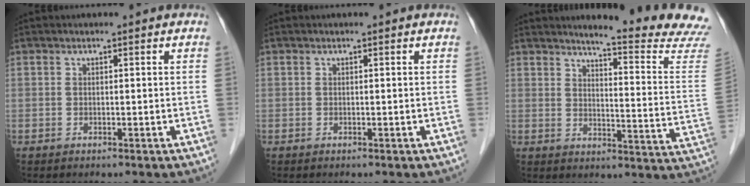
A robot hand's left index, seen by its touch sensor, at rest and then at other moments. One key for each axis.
{"total": 0.0}
{"total": 15.9, "fx": 15.0, "fy": -1.7, "fz": 5.0, "tx": -0.073, "ty": -0.116, "tz": 0.167}